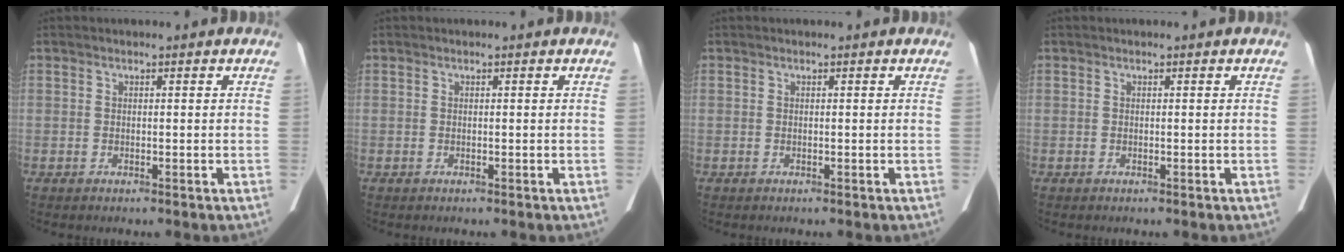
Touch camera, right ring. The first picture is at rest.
{"total": 0.0}
{"total": 0.0}
{"total": 0.0}